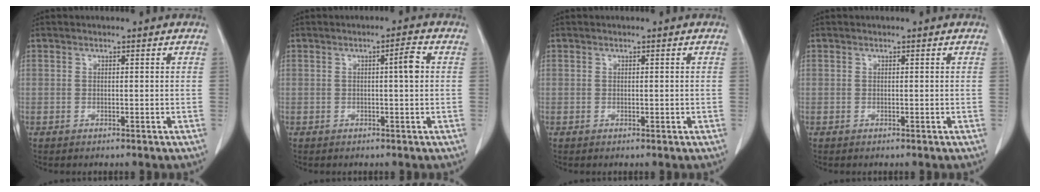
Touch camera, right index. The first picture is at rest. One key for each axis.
{"total": 2.7, "fx": 0.4, "fy": 0.0, "fz": 2.7, "tx": -0.042, "ty": 0.003, "tz": 0.006}
{"total": 0.0}
{"total": 0.0}